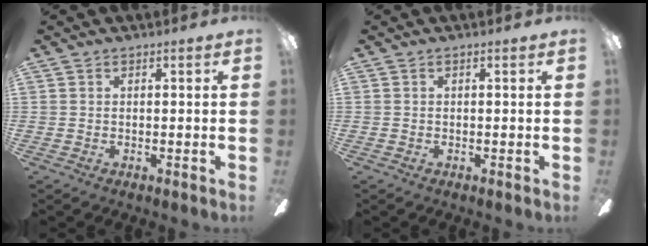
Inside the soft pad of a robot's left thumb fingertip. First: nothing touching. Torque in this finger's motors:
{"motor_torque": [-0.16, 0.19, 0.09, -0.17, 0.02]}